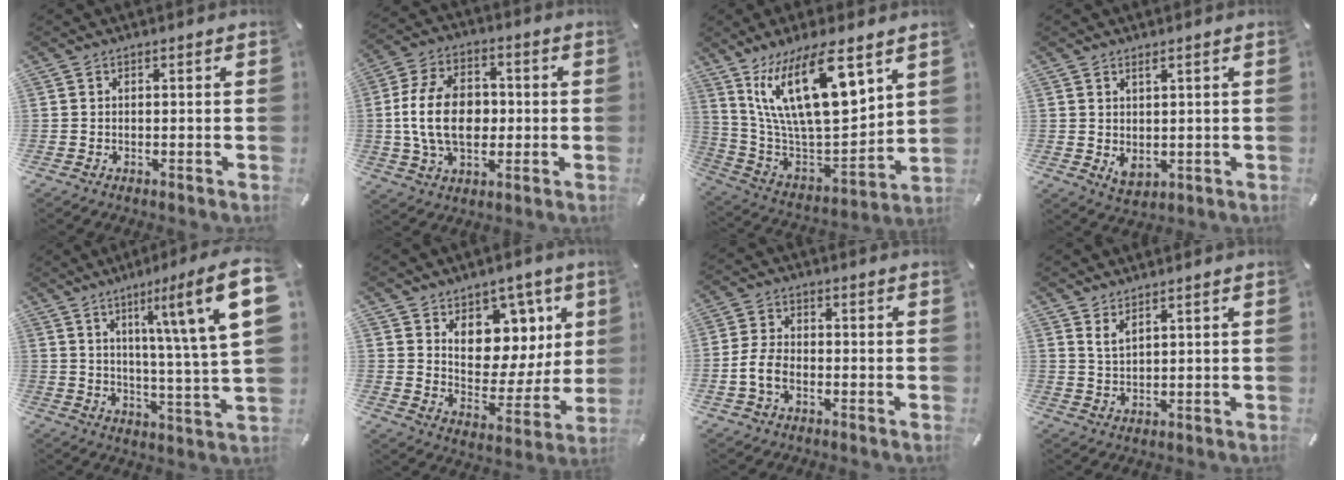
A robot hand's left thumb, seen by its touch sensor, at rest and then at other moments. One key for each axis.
{"total": 14.0, "fx": -0.5, "fy": 9.7, "fz": 10.0, "tx": -0.209, "ty": 0.017, "tz": -0.008}
{"total": 23.0, "fx": 12.2, "fy": 8.6, "fz": 17.5, "tx": -0.335, "ty": -0.074, "tz": 0.201}
{"total": 3.1, "fx": 0.8, "fy": 1.9, "fz": 2.3, "tx": -0.041, "ty": -0.008, "tz": 0.014}
{"total": 19.4, "fx": 8.4, "fy": 2.1, "fz": 17.4, "tx": -0.250, "ty": -0.052, "tz": 0.106}
{"total": 10.9, "fx": 5.0, "fy": 9.0, "fz": 3.4, "tx": -0.027, "ty": -0.065, "tz": 0.096}
{"total": 5.9, "fx": -2.0, "fy": 3.9, "fz": 3.9, "tx": -0.090, "ty": 0.006, "tz": -0.040}
{"total": 2.8, "fx": 2.3, "fy": 0.6, "fz": 1.5, "tx": -0.033, "ty": -0.006, "tz": 0.043}